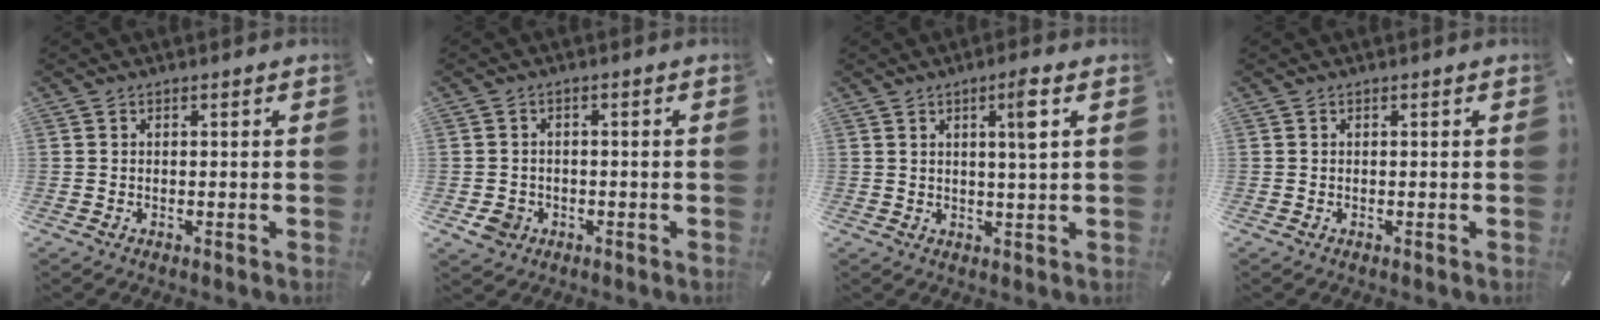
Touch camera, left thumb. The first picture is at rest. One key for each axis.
{"total": 4.2, "fx": -1.6, "fy": 3.6, "fz": 1.5, "tx": -0.036, "ty": 0.003, "tz": -0.030}
{"total": 5.0, "fx": 2.1, "fy": 0.3, "fz": 4.6, "tx": -0.078, "ty": -0.005, "tz": 0.027}
{"total": 0.0}